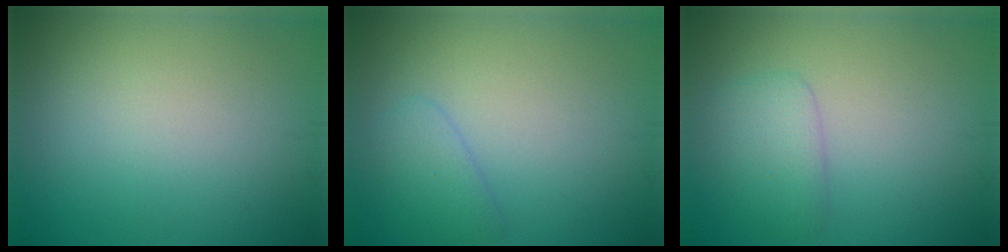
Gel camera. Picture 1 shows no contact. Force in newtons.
{"total": 1.8, "press": 1.8, "slide": 0.2}
{"total": 2.6, "press": 2.6, "slide": 0.1}